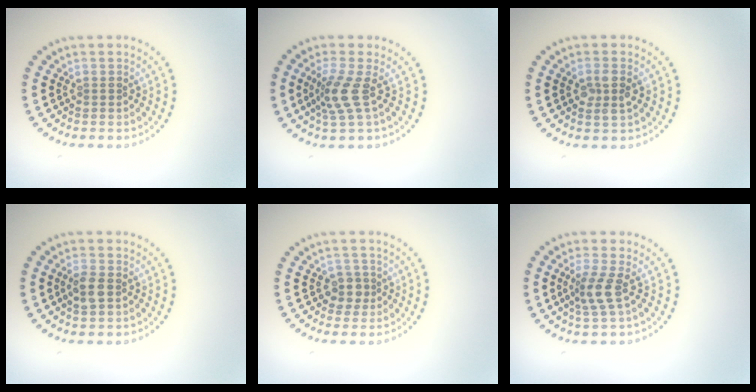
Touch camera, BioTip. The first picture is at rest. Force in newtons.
{"total": 2.8, "press": 2.0, "slide": 2.0}
{"total": 2.1, "press": 2.0, "slide": 0.6}
{"total": 2.0, "press": 2.0, "slide": 0.3}
{"total": 1.8, "press": 1.5, "slide": 1.0}
{"total": 2.3, "press": 1.8, "slide": 1.5}